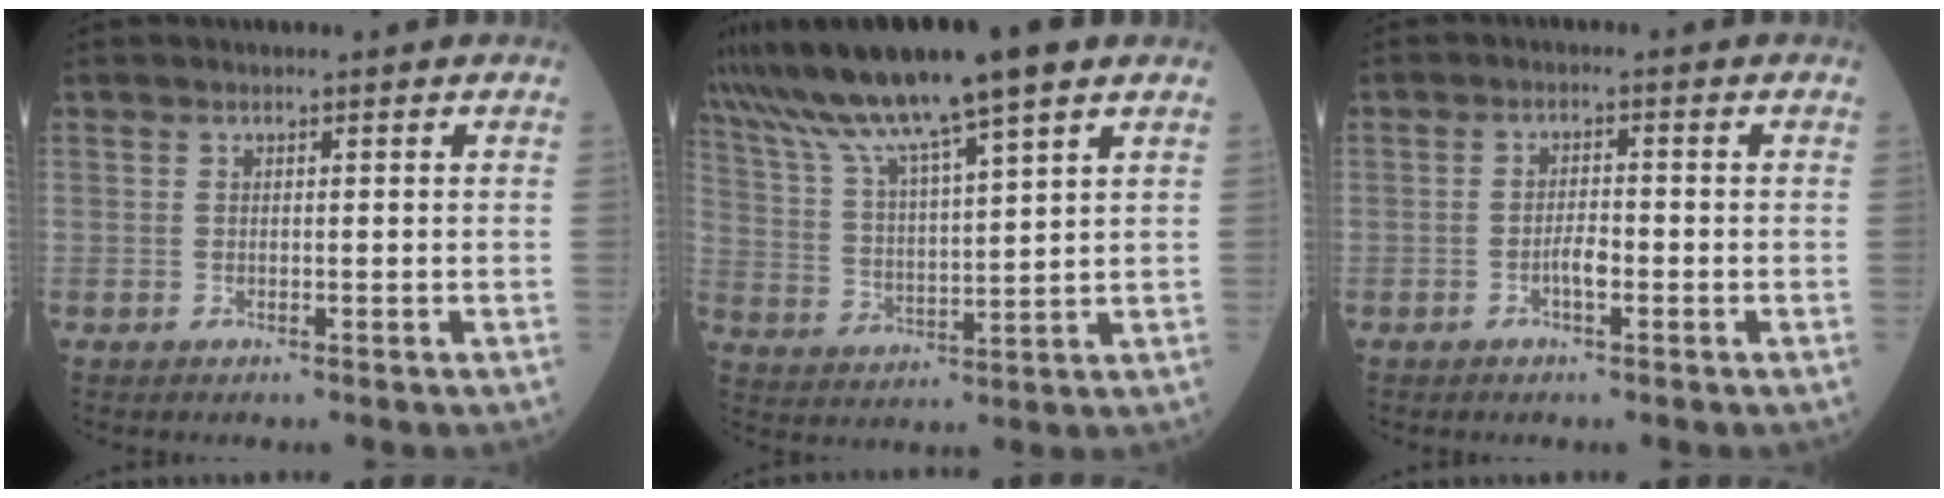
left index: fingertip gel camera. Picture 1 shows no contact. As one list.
[{"total": 15.2, "force": [11.3, 0.4, 10.2], "torque": [-0.187, 0.023, 0.202]}, {"total": 2.2, "force": [-1.0, 0.6, 1.9], "torque": [-0.033, 0.003, -0.018]}]